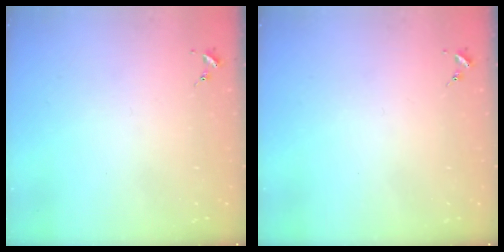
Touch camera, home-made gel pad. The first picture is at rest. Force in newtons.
{"total": 0.0}